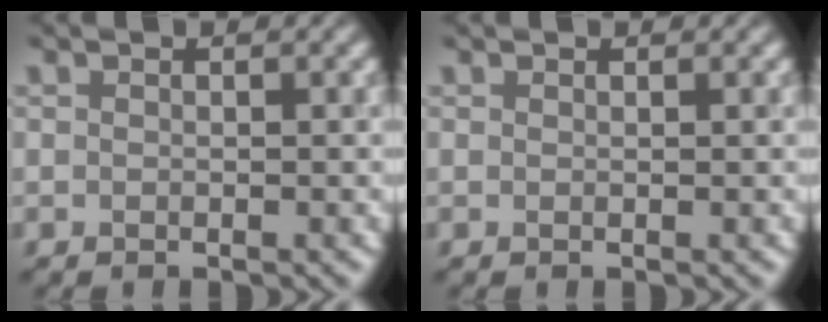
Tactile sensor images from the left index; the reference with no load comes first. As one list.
[{"total": 0.0}]